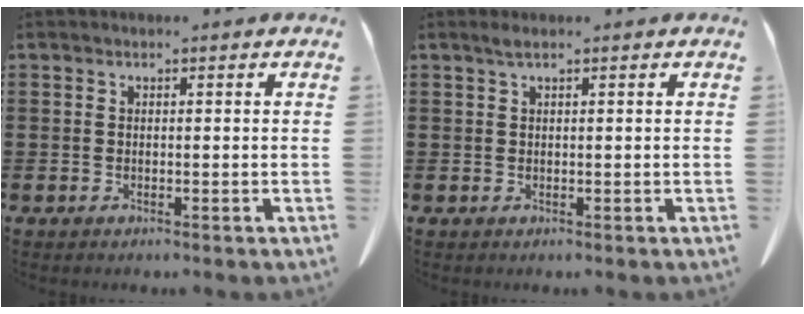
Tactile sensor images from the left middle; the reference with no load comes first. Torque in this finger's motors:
{"motor_torque": [0.18, 0.15, 0.03, 0.01]}